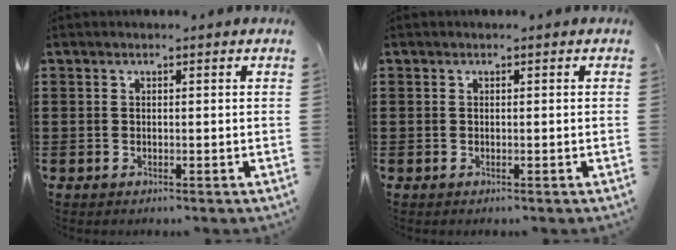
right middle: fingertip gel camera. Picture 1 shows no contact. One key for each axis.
{"total": 0.0}